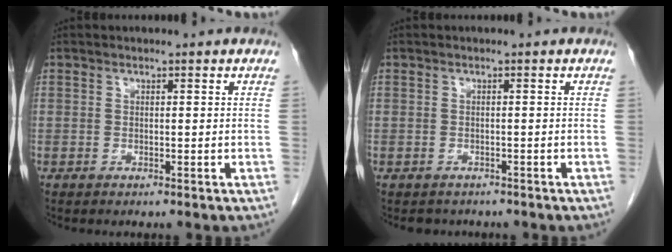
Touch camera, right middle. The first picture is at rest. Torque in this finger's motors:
{"motor_torque": [-0.21, 0.21, 0.01, 0.01]}